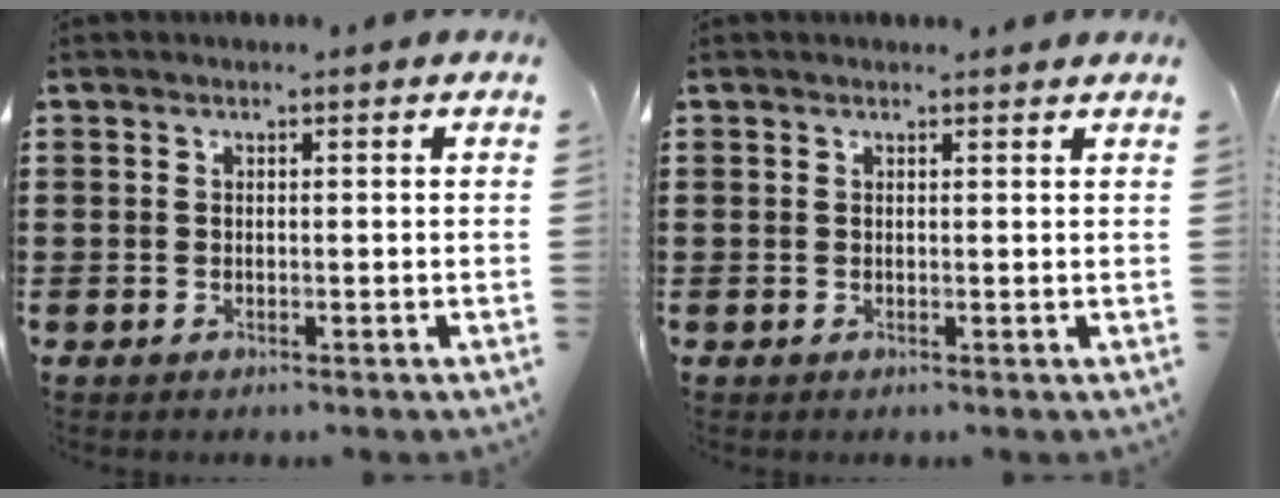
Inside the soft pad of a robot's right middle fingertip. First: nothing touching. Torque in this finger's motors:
{"motor_torque": [0.29, -0.22, 0.14, -0.01]}